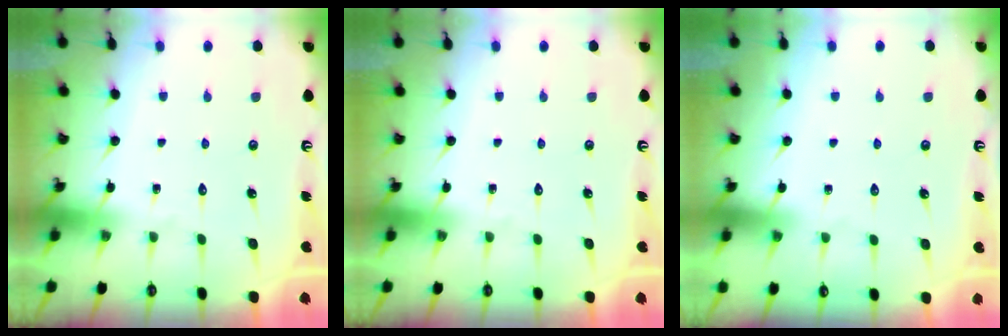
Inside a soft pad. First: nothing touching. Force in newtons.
{"total": 0.0}
{"total": 1.6, "press": 1.5, "slide": 0.3}